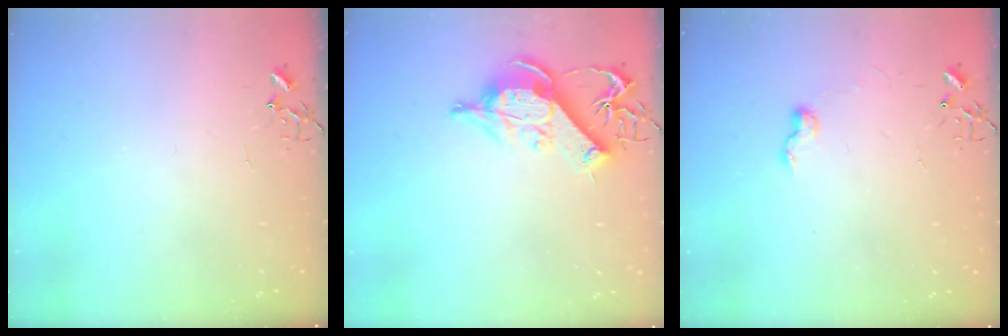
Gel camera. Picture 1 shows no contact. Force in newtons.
{"total": 12.3, "press": 12.1, "slide": 2.0}
{"total": 6.2, "press": 6.1, "slide": 0.7}